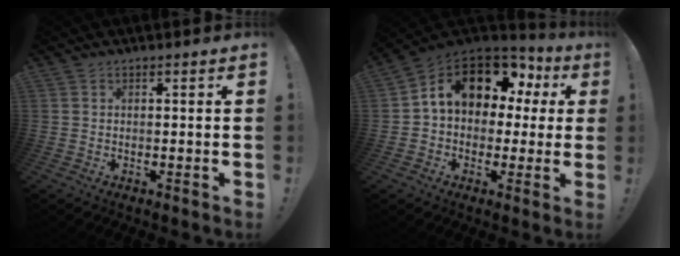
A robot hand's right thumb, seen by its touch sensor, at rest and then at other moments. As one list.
[{"total": 13.2, "force": [5.6, 8.8, 8.2], "torque": [-0.135, -0.022, 0.102]}]